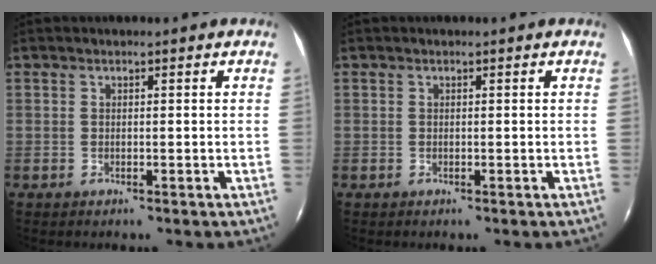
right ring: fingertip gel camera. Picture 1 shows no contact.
{"total": 0.0}